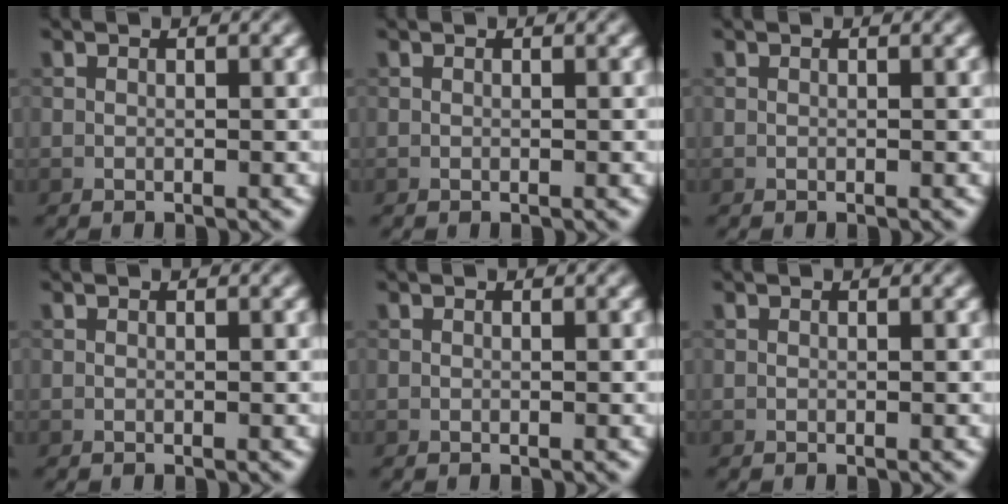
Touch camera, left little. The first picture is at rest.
{"total": 0.0}
{"total": 0.0}
{"total": 0.0}
{"total": 0.0}
{"total": 0.0}